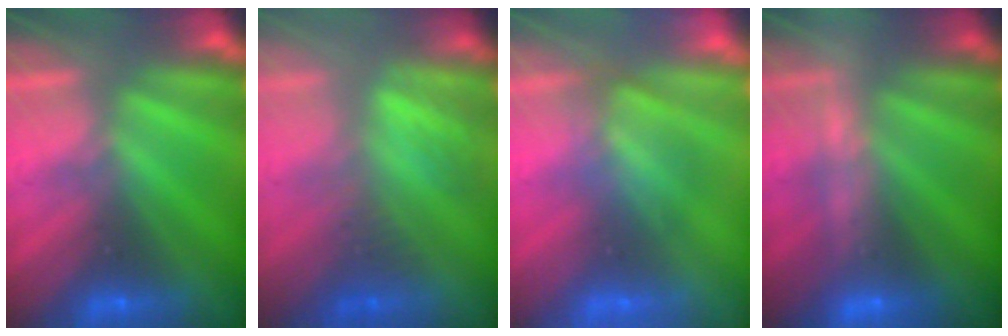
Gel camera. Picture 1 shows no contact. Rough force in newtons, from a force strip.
{"total": 2.8}
{"total": 3.3}
{"total": 2.3}